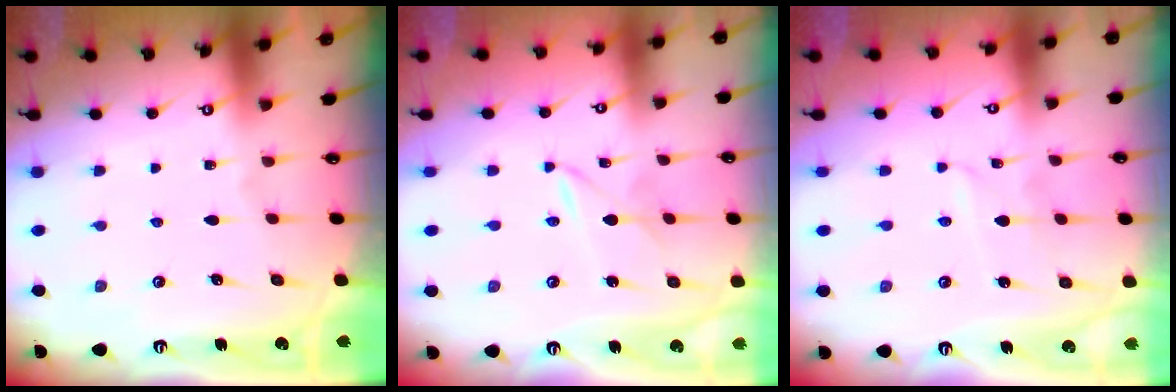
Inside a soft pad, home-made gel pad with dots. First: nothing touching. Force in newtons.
{"total": 2.1, "press": 2.1, "slide": 0.4}
{"total": 3.0, "press": 3.0, "slide": 0.3}